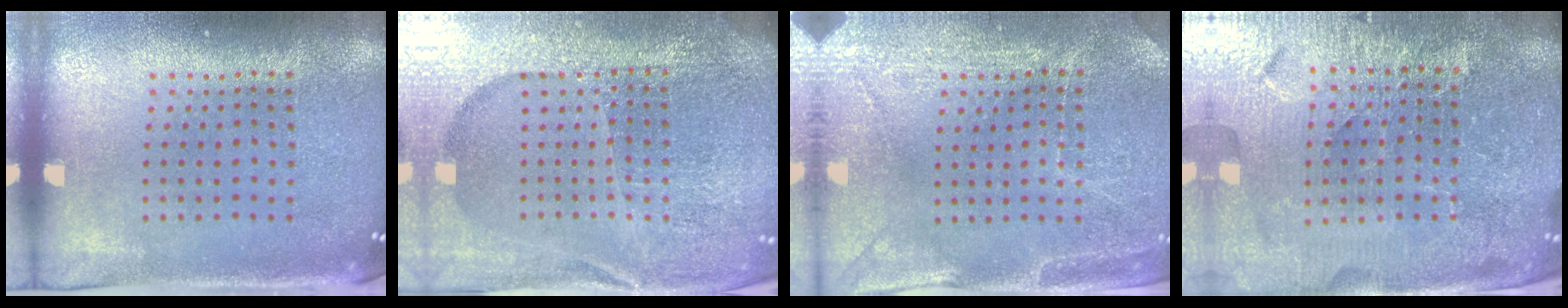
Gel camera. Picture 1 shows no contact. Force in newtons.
{"total": 6.1, "press": 5.4, "slide": 2.8}
{"total": 2.9, "press": 2.8, "slide": 0.3}
{"total": 5.5, "press": 5.1, "slide": 2.3}